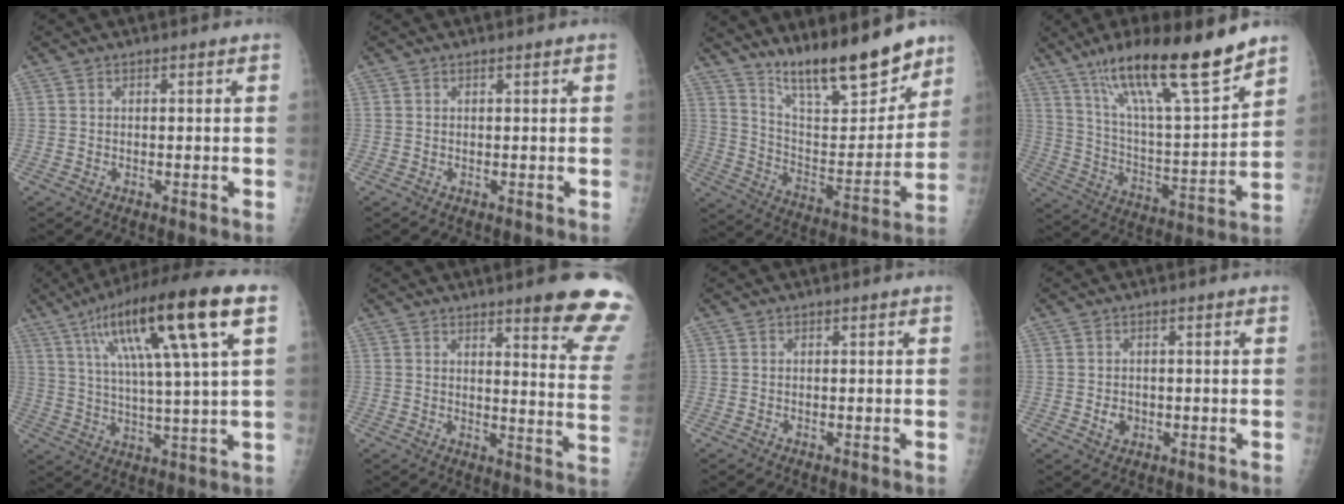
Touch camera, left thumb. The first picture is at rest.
{"total": 0.0}
{"total": 19.3, "force": [15.3, 4.8, 10.8], "torque": [-0.132, -0.099, 0.260]}
{"total": 21.8, "force": [15.2, 3.3, 15.3], "torque": [-0.239, -0.068, 0.264]}
{"total": 20.5, "force": [8.7, 2.8, 18.4], "torque": [-0.311, 0.002, 0.139]}
{"total": 15.6, "force": [11.2, 2.1, 10.7], "torque": [-0.103, -0.070, 0.128]}
{"total": 0.0}
{"total": 2.3, "force": [-0.4, 1.9, 1.2], "torque": [-0.011, 0.002, -0.002]}